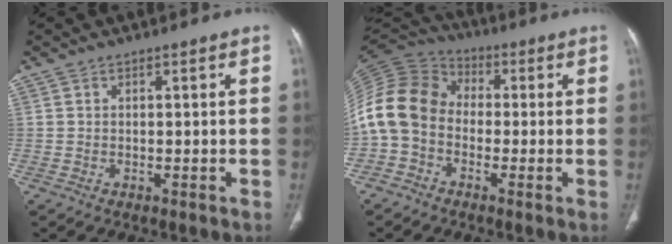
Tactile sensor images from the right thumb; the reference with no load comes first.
{"total": 13.5, "force": [-2.1, 10.5, 8.2], "torque": [-0.163, 0.045, -0.057]}